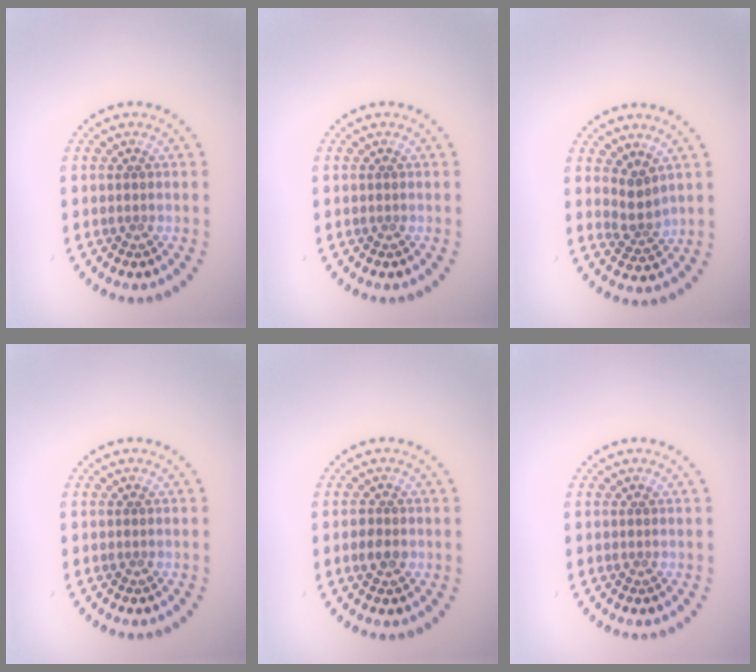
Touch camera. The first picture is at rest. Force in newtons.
{"total": 0.0}
{"total": 2.0, "press": 1.5, "slide": 1.3}
{"total": 0.0}
{"total": 1.7, "press": 1.6, "slide": 0.3}
{"total": 0.0}